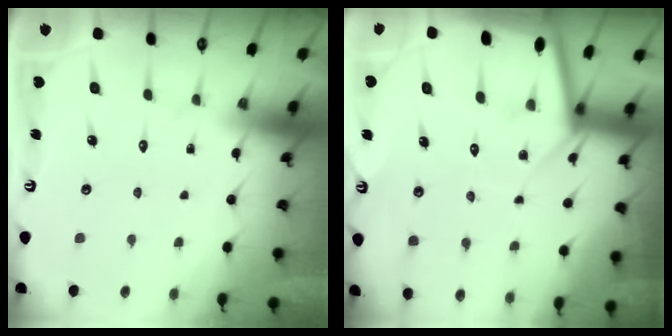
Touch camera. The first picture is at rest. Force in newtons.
{"total": 5.2, "press": 5.2, "slide": 0.4}